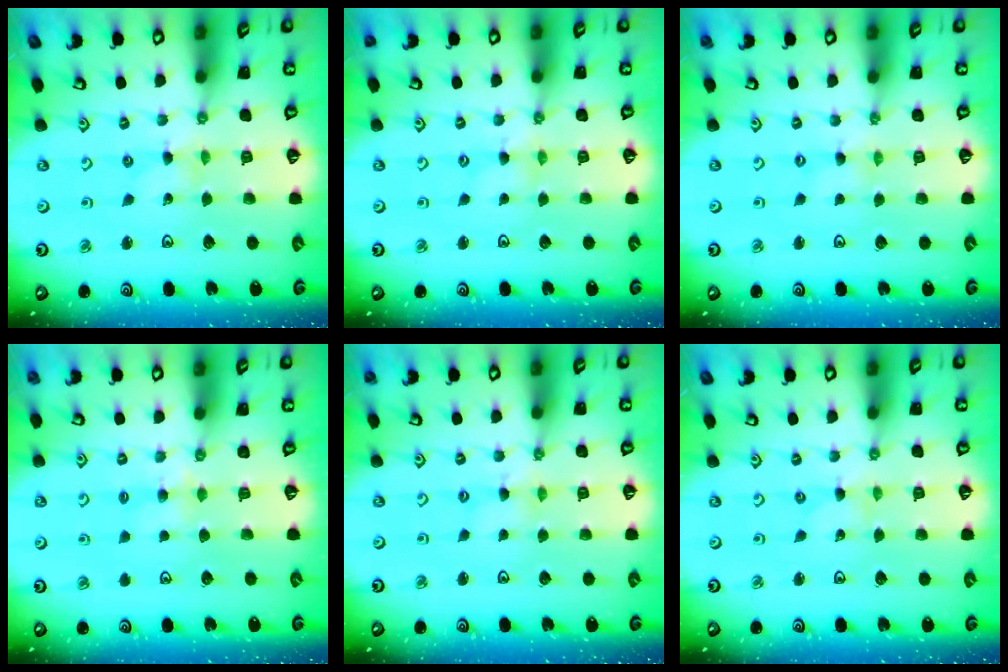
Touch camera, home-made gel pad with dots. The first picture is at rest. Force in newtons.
{"total": 1.7, "press": 1.7, "slide": 0.2}
{"total": 0.0}
{"total": 3.7, "press": 3.7, "slide": 0.6}
{"total": 1.8, "press": 1.8, "slide": 0.3}
{"total": 0.0}